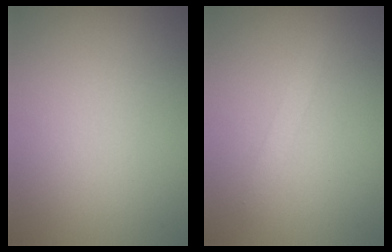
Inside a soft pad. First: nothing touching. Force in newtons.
{"total": 1.1, "press": 1.1, "slide": 0.1}